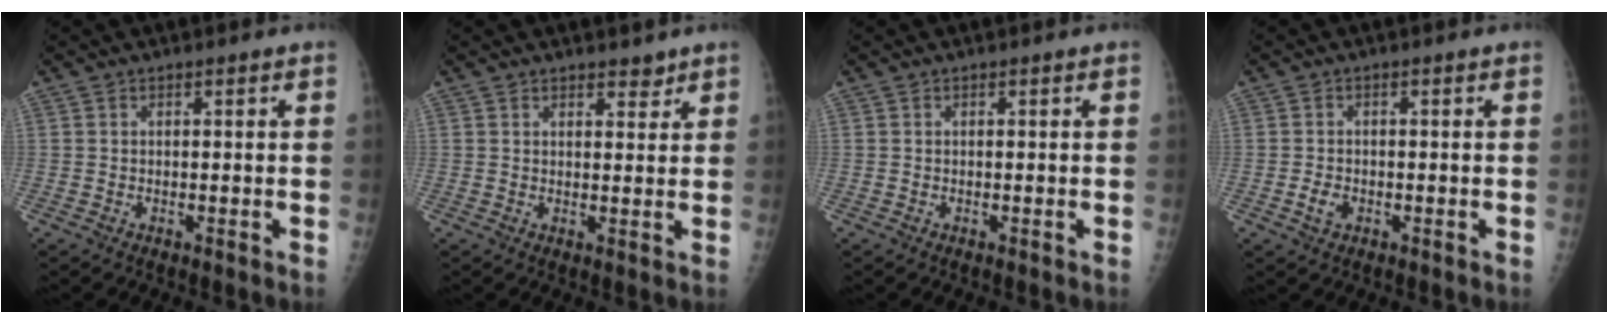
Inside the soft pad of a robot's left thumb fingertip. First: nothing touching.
{"total": 2.6, "force": [2.1, 1.2, 1.0], "torque": [0.002, -0.013, 0.028]}
{"total": 0.0}
{"total": 2.4, "force": [-0.8, 1.7, 1.4], "torque": [-0.023, 0.003, -0.014]}